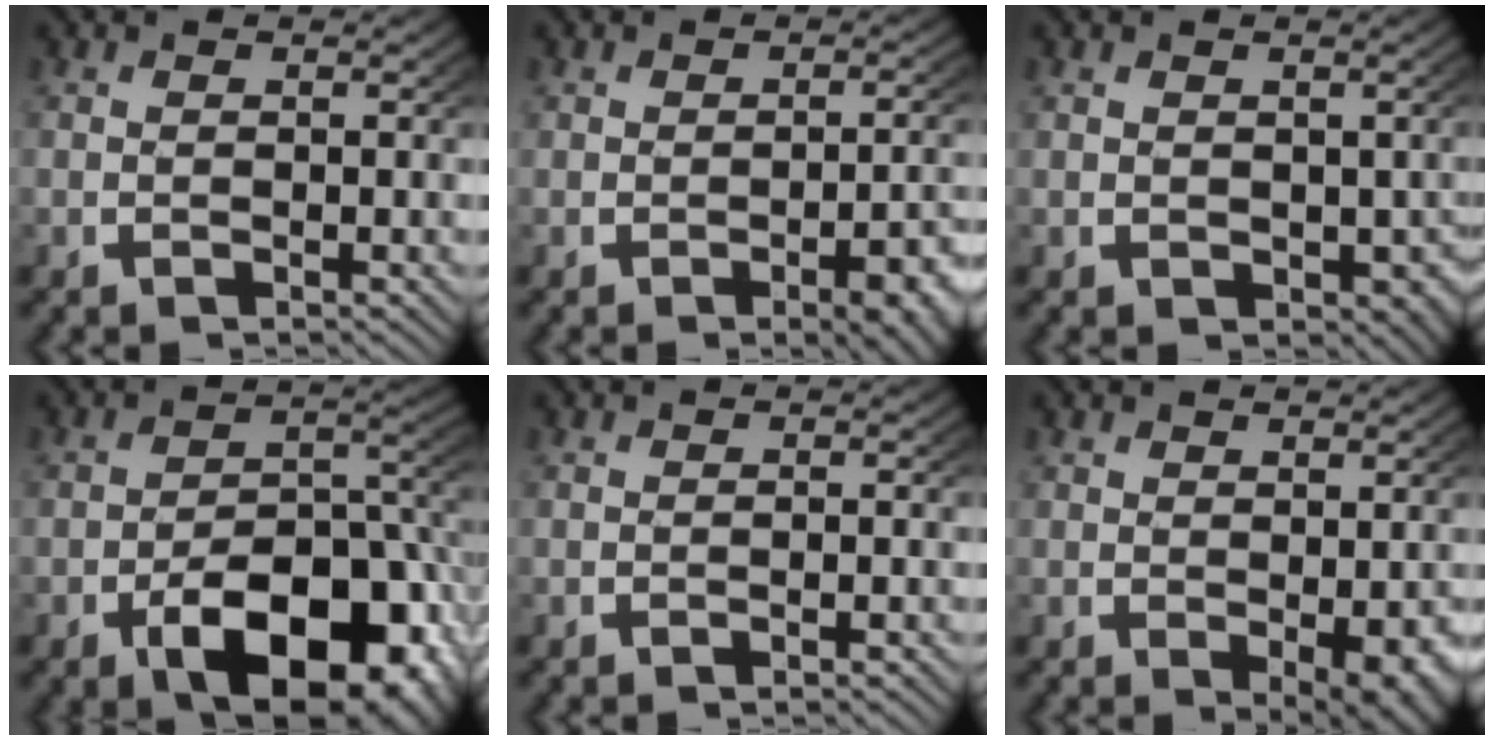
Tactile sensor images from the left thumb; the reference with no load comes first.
{"total": 2.9, "force": [-1.1, 1.3, 2.4], "torque": [-0.030, -0.001, -0.015]}
{"total": 2.2, "force": [0.0, 1.9, 1.1], "torque": [-0.010, -0.013, 0.016]}
{"total": 11.8, "force": [-4.1, 6.7, 8.8], "torque": [-0.133, -0.044, -0.040]}
{"total": 0.5, "force": [-0.4, -0.1, 0.3], "torque": [-0.004, 0.005, -0.010]}
{"total": 3.2, "force": [-0.1, 1.7, 2.7], "torque": [-0.035, -0.022, 0.016]}